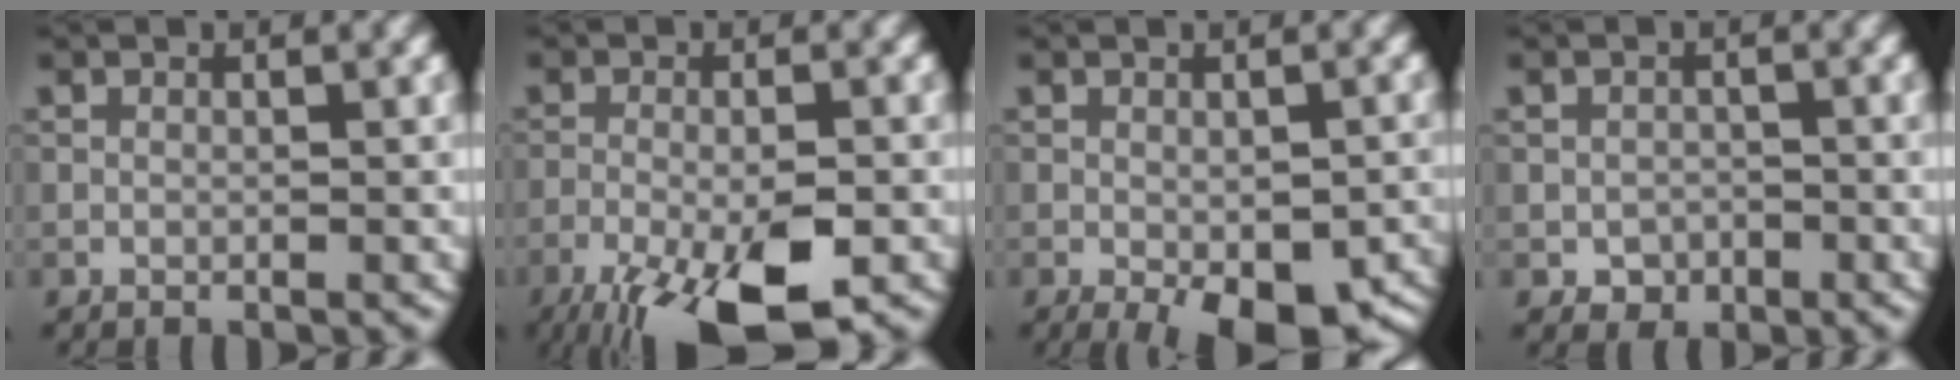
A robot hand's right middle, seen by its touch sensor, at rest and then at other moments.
{"total": 10.8, "force": [-6.2, 3.2, 8.3], "torque": [-0.159, -0.025, -0.103]}
{"total": 8.8, "force": [-4.3, 3.7, 6.7], "torque": [-0.098, -0.030, -0.040]}
{"total": 1.6, "force": [-0.6, 1.3, 0.6], "torque": [-0.007, -0.004, -0.012]}